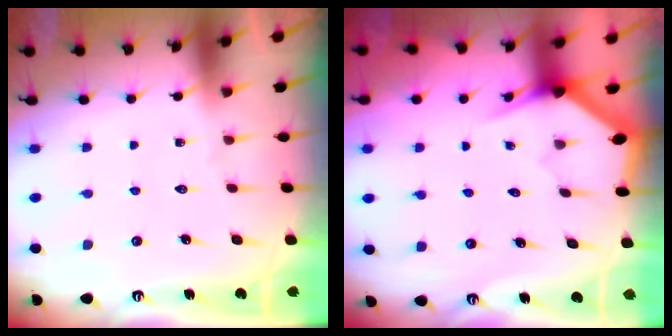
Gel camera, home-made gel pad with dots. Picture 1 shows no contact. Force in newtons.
{"total": 3.2, "press": 3.2, "slide": 0.2}